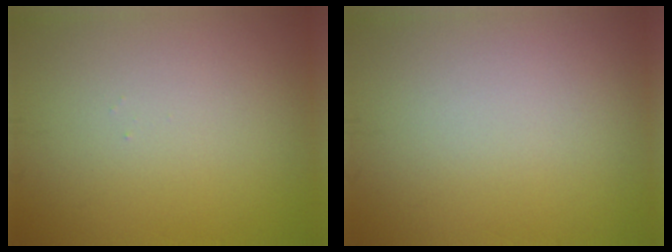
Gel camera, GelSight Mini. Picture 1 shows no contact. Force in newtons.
{"total": 0.0}